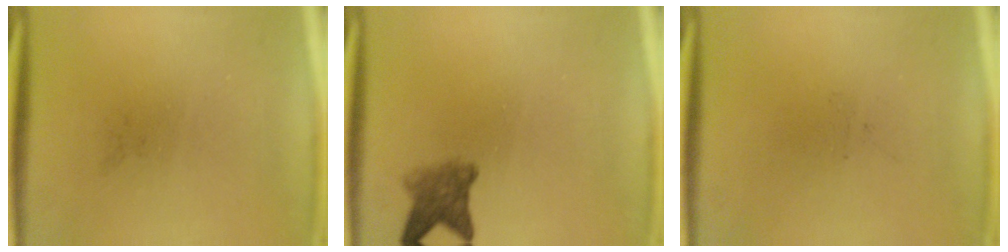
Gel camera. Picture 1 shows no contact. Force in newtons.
{"total": 3.8}
{"total": 0.0}